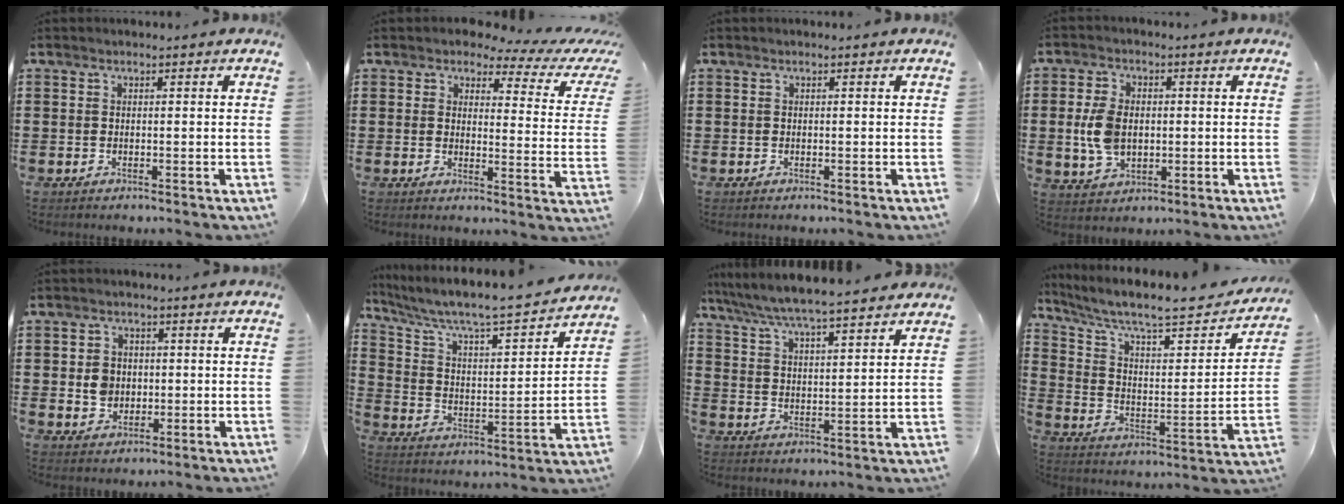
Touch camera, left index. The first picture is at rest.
{"total": 3.4, "force": [2.5, 1.1, 2.1], "torque": [-0.051, -0.012, 0.035]}
{"total": 0.0}
{"total": 6.8, "force": [0.0, 4.4, 5.1], "torque": [-0.129, 0.005, -0.007]}
{"total": 3.7, "force": [0.1, 3.2, 1.9], "torque": [-0.039, 0.005, -0.002]}
{"total": 5.6, "force": [4.7, 0.5, 2.9], "torque": [-0.082, -0.046, 0.071]}
{"total": 6.0, "force": [5.7, -0.2, 2.0], "torque": [-0.064, -0.036, 0.097]}
{"total": 8.1, "force": [6.5, 1.4, 4.7], "torque": [-0.112, -0.049, 0.104]}